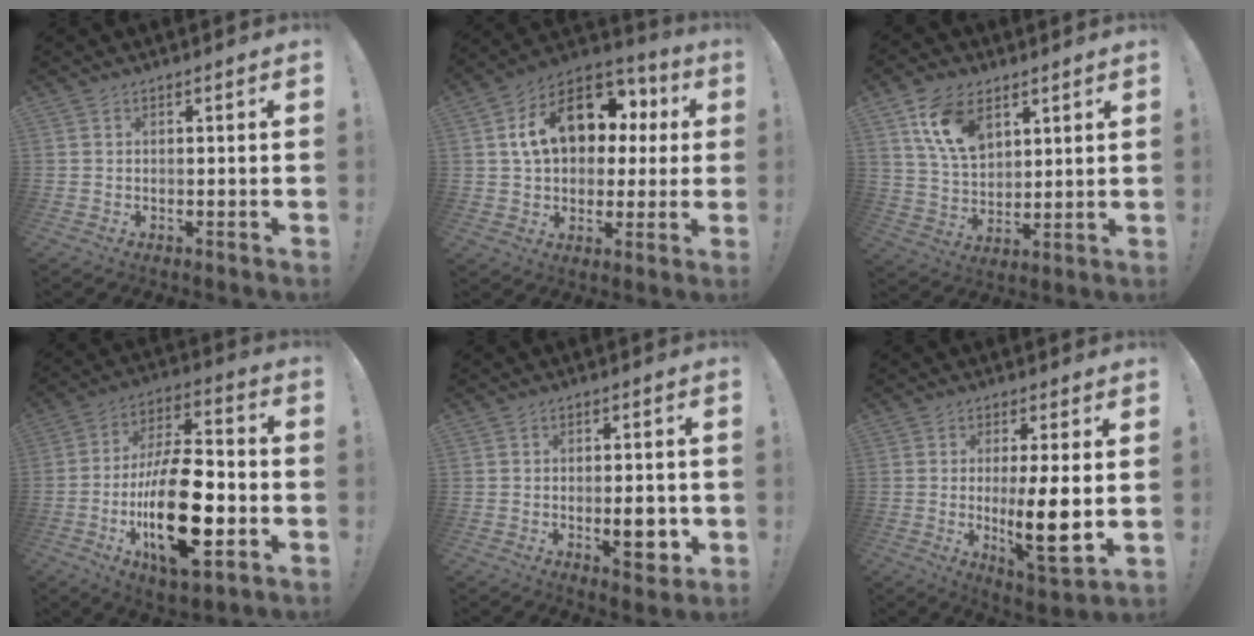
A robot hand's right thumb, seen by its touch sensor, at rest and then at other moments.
{"total": 18.5, "force": [6.2, 12.5, 12.2], "torque": [-0.194, -0.009, 0.120]}
{"total": 13.4, "force": [6.8, 8.5, 7.8], "torque": [-0.142, -0.021, 0.132]}
{"total": 25.3, "force": [-6.2, 11.2, 21.9], "torque": [-0.402, 0.019, -0.095]}
{"total": 7.1, "force": [-1.5, 3.0, 6.2], "torque": [-0.072, 0.000, -0.022]}
{"total": 12.9, "force": [-0.5, 2.7, 12.6], "torque": [-0.202, -0.019, -0.011]}